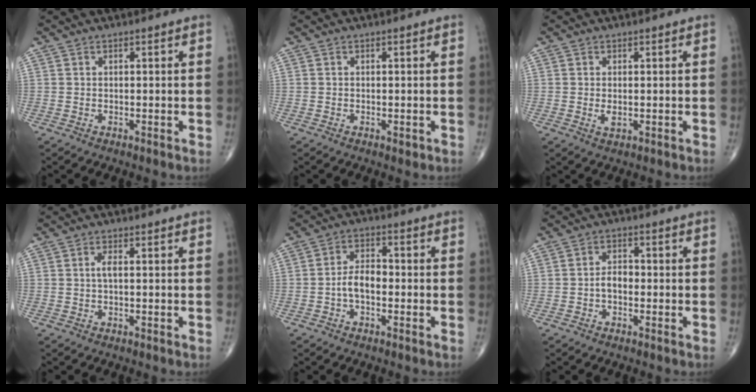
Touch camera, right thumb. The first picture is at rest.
{"total": 0.8, "force": [-0.3, 0.5, 0.6], "torque": [-0.009, -0.002, -0.004]}
{"total": 2.0, "force": [-0.2, 1.0, 1.7], "torque": [-0.035, -0.006, -0.002]}
{"total": 1.5, "force": [0.1, 0.4, 1.5], "torque": [-0.034, 0.001, 0.000]}
{"total": 5.1, "force": [-1.3, 2.9, 4.0], "torque": [-0.066, 0.023, -0.031]}
{"total": 3.1, "force": [-0.9, 1.9, 2.3], "torque": [-0.030, 0.014, -0.022]}